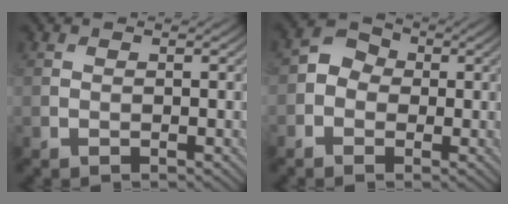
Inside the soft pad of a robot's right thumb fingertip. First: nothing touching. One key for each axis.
{"total": 3.6, "fx": -0.6, "fy": 3.1, "fz": 1.7, "tx": -0.032, "ty": 0.009, "tz": -0.020}